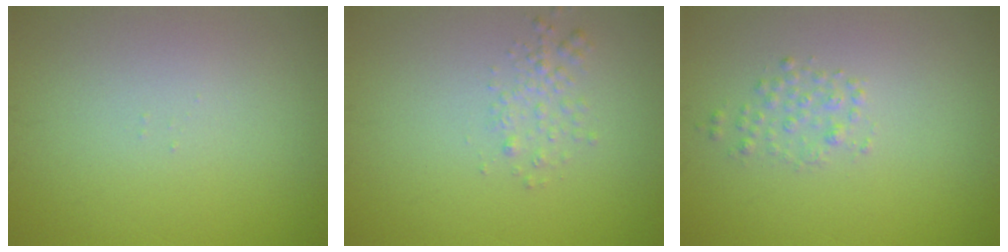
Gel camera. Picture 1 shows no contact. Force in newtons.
{"total": 1.6, "press": 1.6, "slide": 0.1}
{"total": 1.3, "press": 1.3, "slide": 0.0}